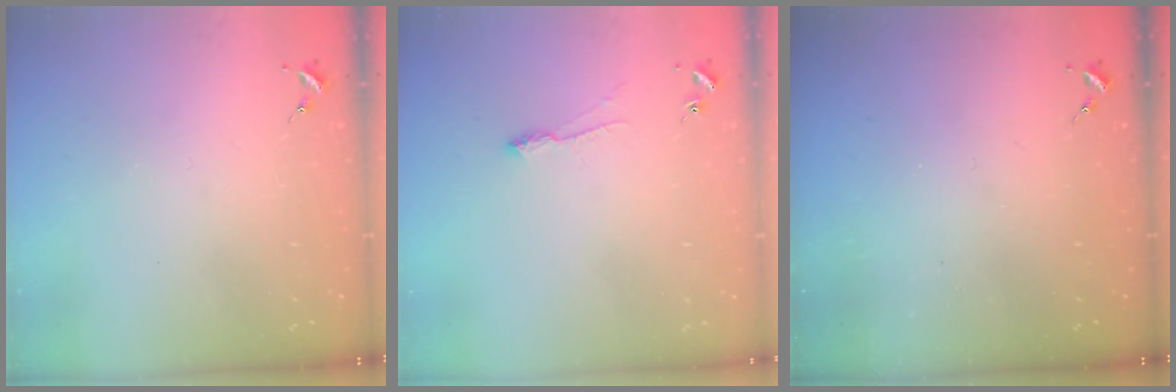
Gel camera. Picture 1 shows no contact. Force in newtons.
{"total": 5.7, "press": 5.7, "slide": 0.8}
{"total": 0.0}